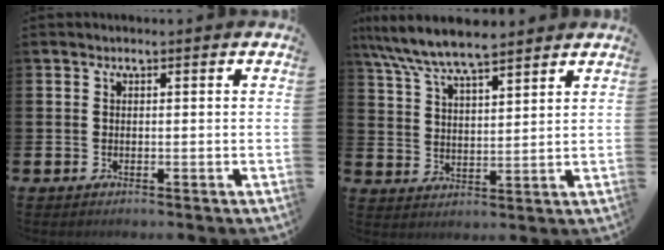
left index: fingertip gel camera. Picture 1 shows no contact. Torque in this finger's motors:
{"motor_torque": [0.93, -0.85, 1.05, 0.21]}